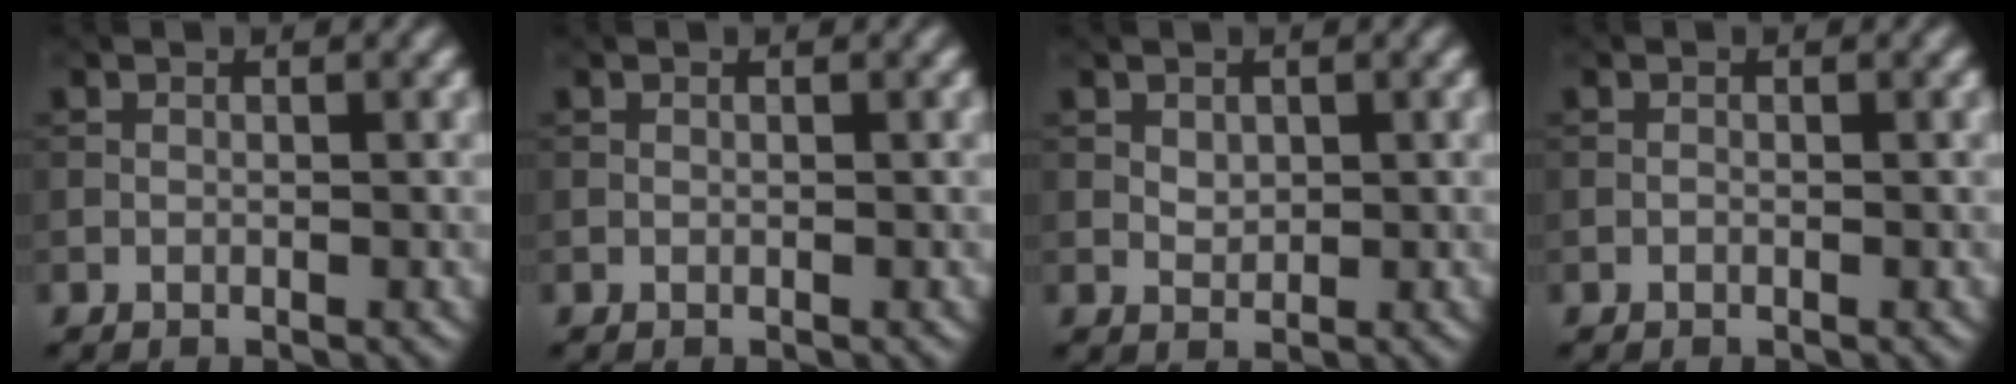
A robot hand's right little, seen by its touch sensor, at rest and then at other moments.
{"total": 0.0}
{"total": 1.1, "force": [0.4, 0.9, 0.6], "torque": [-0.012, -0.002, 0.011]}
{"total": 0.0}